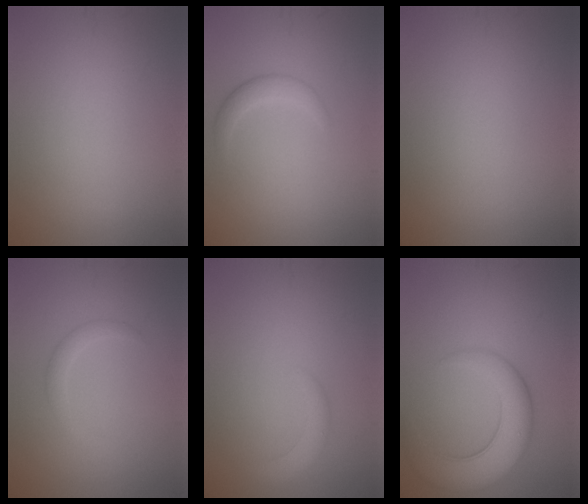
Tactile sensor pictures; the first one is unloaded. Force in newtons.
{"total": 1.6, "press": 1.6, "slide": 0.1}
{"total": 0.0}
{"total": 1.4, "press": 1.4, "slide": 0.1}
{"total": 1.8, "press": 1.8, "slide": 0.3}
{"total": 6.5, "press": 6.5, "slide": 0.5}